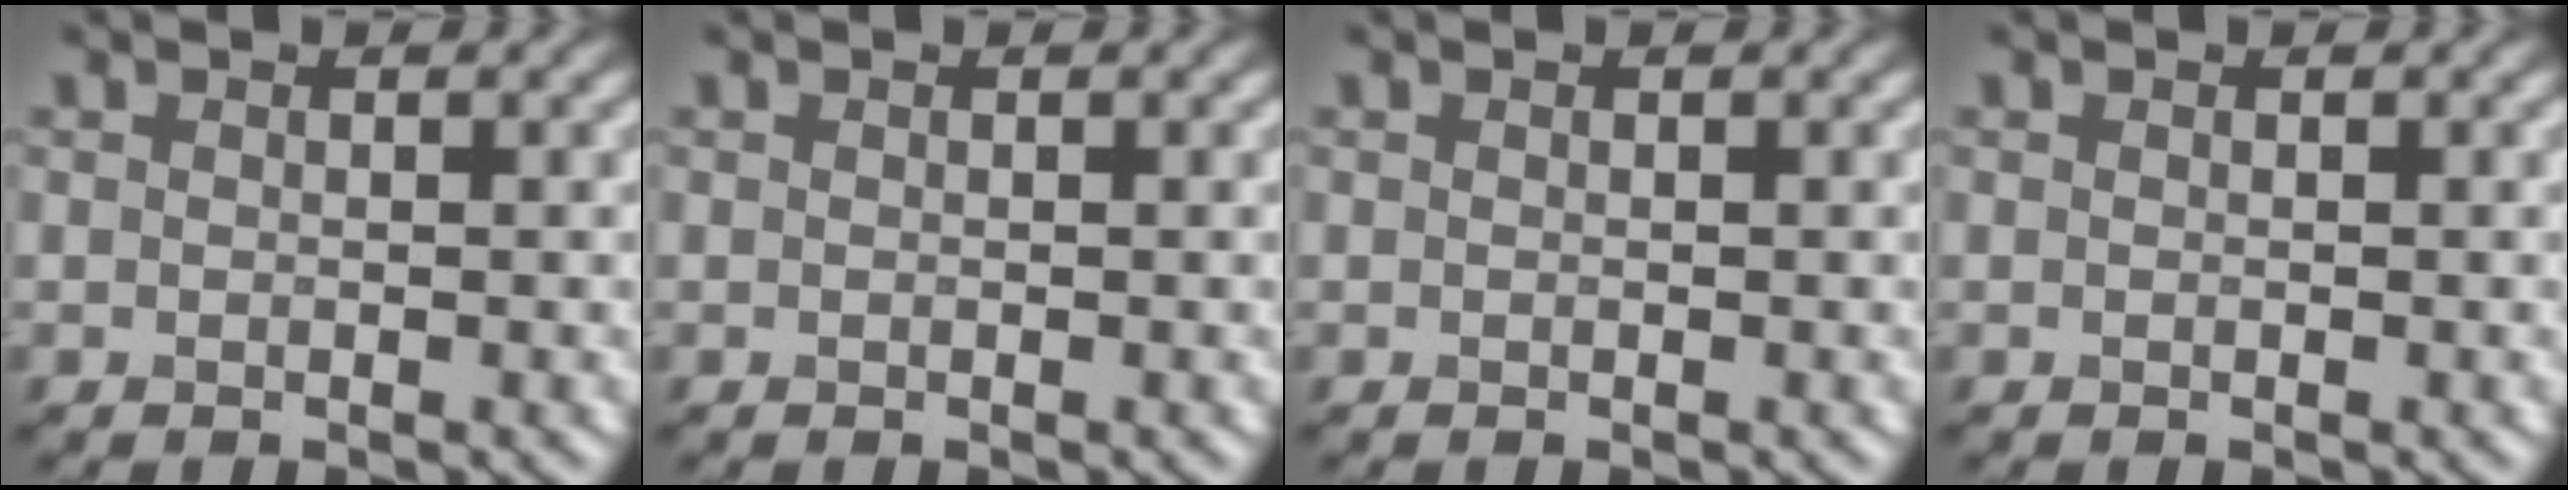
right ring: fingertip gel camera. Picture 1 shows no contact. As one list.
[{"total": 0.0}, {"total": 0.0}, {"total": 0.0}]